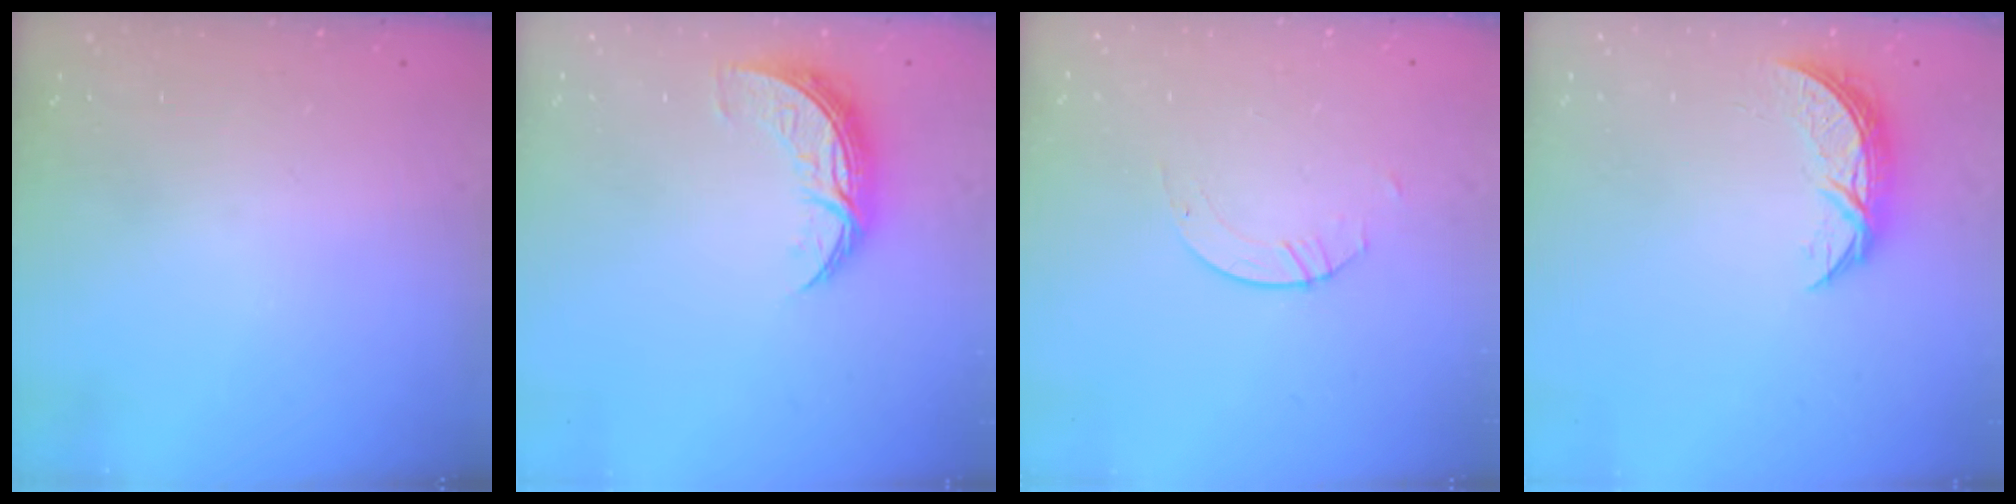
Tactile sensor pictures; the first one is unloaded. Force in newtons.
{"total": 8.7, "press": 8.7, "slide": 0.4}
{"total": 2.1, "press": 2.1, "slide": 0.1}
{"total": 7.1, "press": 7.1, "slide": 0.5}